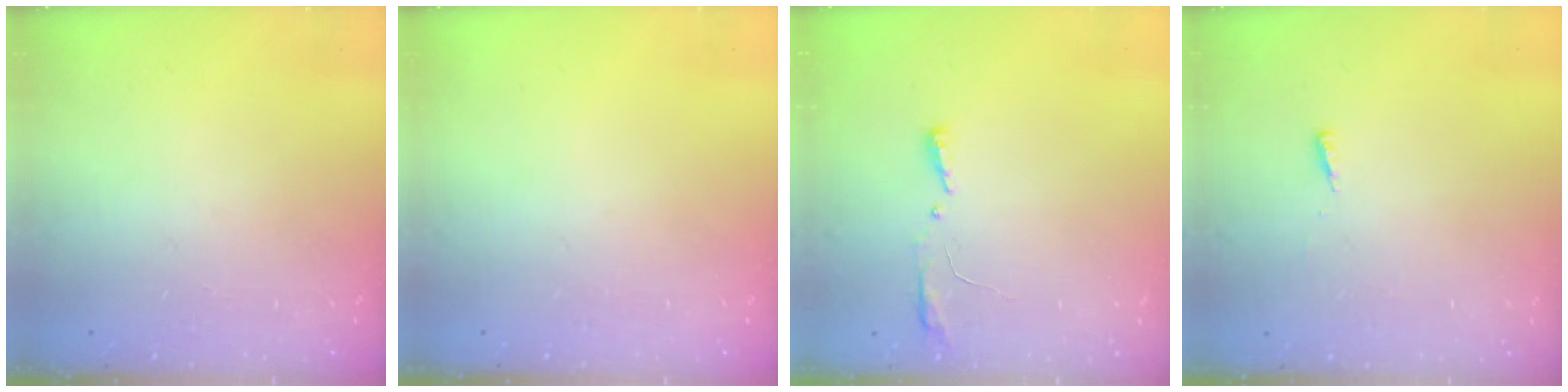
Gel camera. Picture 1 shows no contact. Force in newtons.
{"total": 0.0}
{"total": 4.1, "press": 3.9, "slide": 1.2}
{"total": 3.1, "press": 3.0, "slide": 0.9}